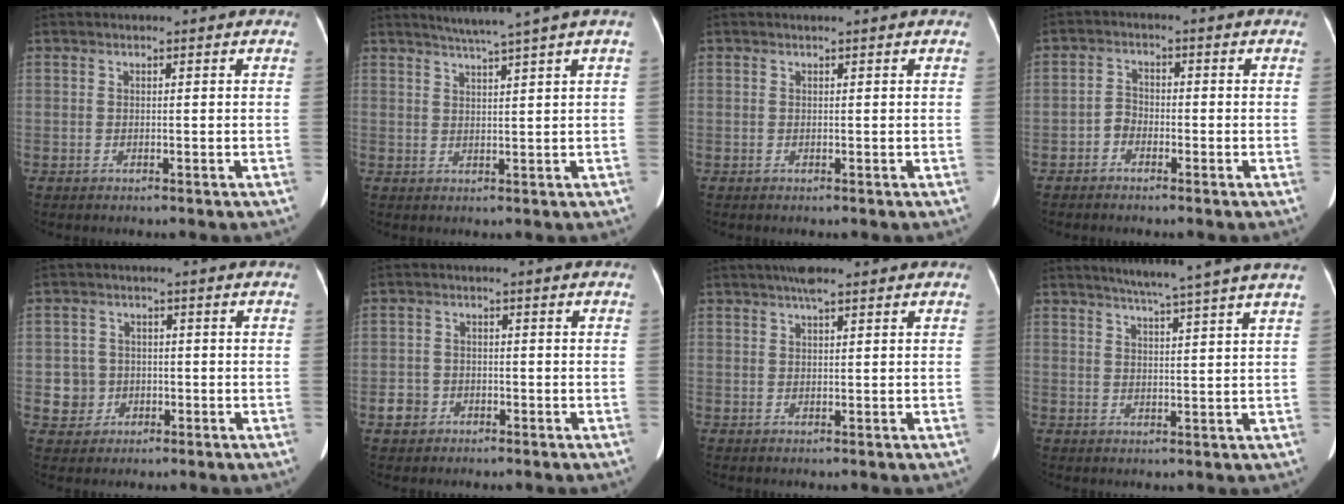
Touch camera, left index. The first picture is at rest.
{"total": 5.6, "force": [4.3, -1.7, 3.1], "torque": [-0.044, 0.005, 0.066]}
{"total": 0.7, "force": [0.6, -0.1, 0.3], "torque": [-0.002, 0.006, 0.013]}
{"total": 2.0, "force": [-1.3, 1.4, 0.7], "torque": [-0.014, 0.004, -0.027]}
{"total": 4.1, "force": [-0.8, 4.0, 0.1], "torque": [0.000, 0.011, -0.009]}
{"total": 2.9, "force": [-1.5, 2.4, 0.6], "torque": [-0.015, 0.006, -0.024]}
{"total": 3.4, "force": [2.5, 0.4, 2.3], "torque": [-0.041, 0.016, 0.042]}
{"total": 10.4, "force": [8.6, -1.8, 5.6], "torque": [-0.078, 0.006, 0.102]}